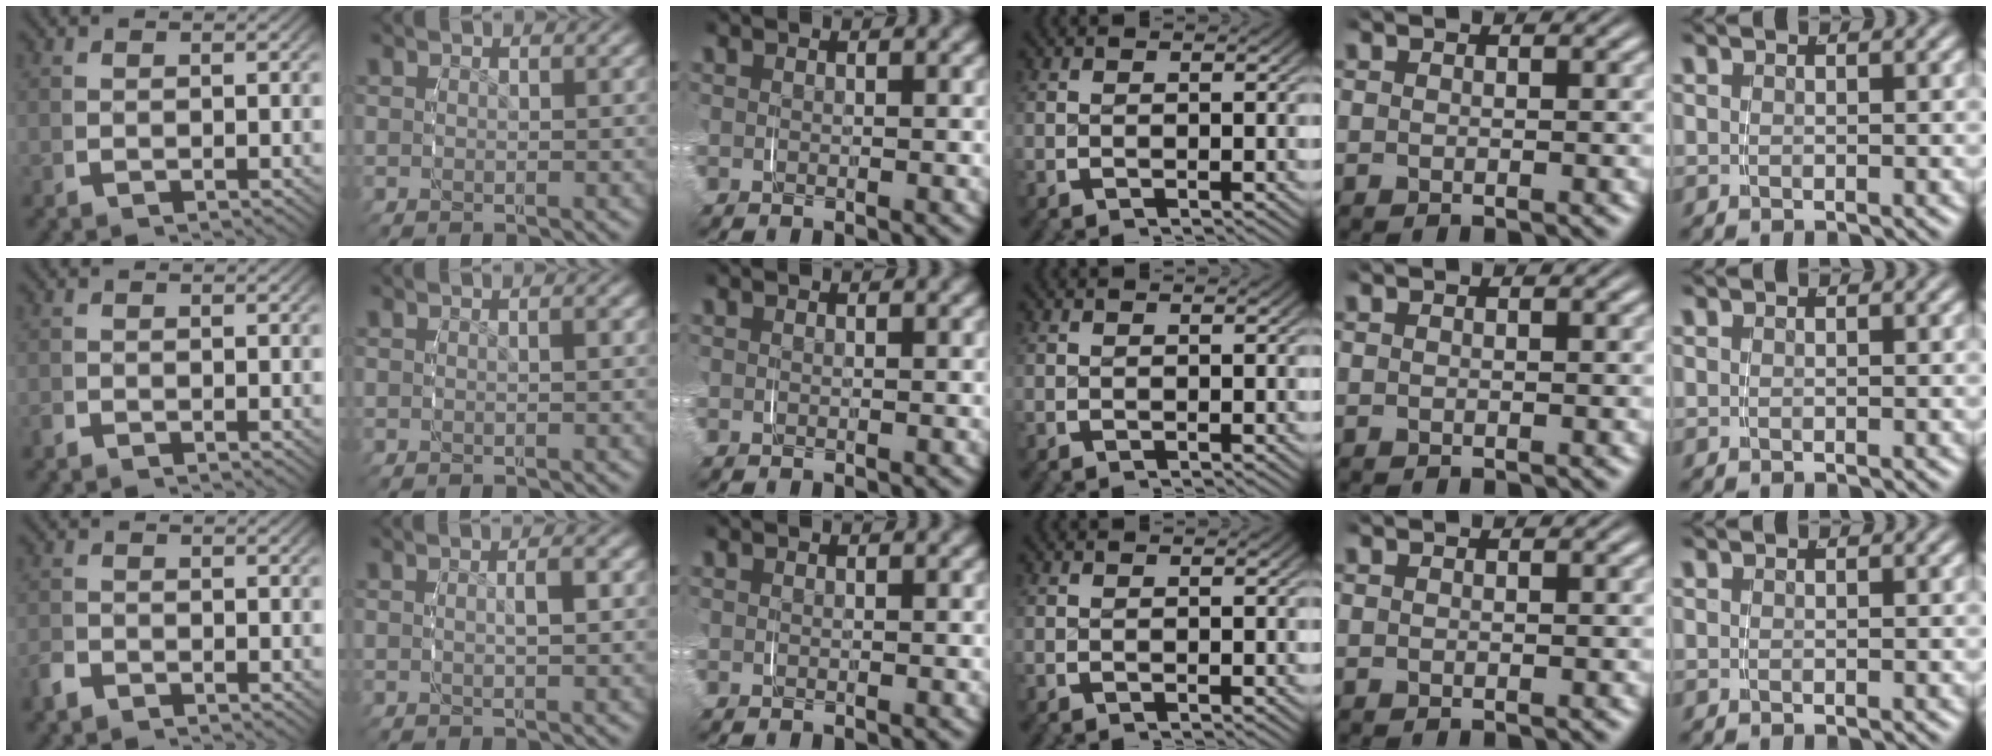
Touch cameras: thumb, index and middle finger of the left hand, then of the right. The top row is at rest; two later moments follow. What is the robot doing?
{"motion": "grasp_and_lifting", "object": "lipstick"}